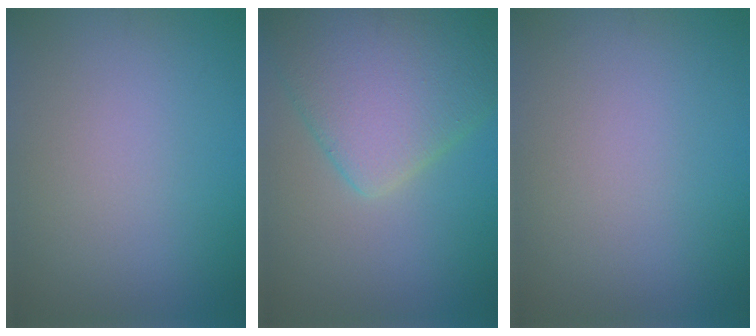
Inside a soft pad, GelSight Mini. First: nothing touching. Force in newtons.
{"total": 8.2, "press": 8.2, "slide": 0.4}
{"total": 0.0}